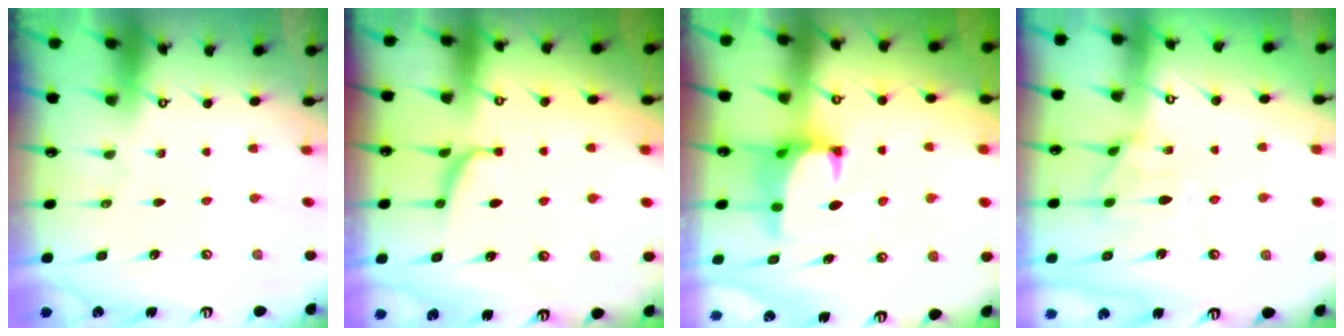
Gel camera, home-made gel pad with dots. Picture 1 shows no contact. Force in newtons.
{"total": 1.4, "press": 1.4, "slide": 0.3}
{"total": 1.4, "press": 0.9, "slide": 1.0}
{"total": 2.5, "press": 2.3, "slide": 1.1}